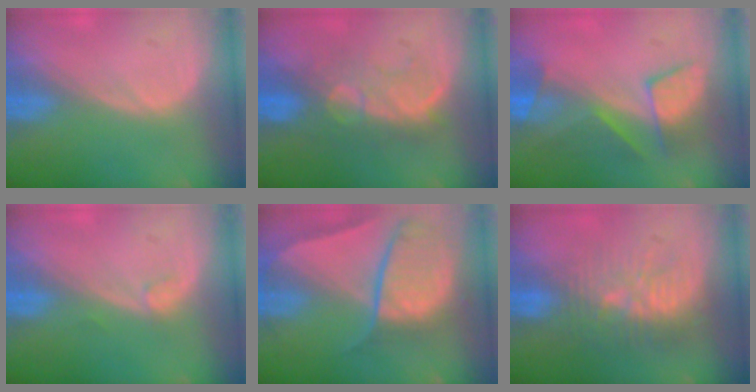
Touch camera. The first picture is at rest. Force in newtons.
{"total": 8.8, "press": 8.2, "slide": 3.2}
{"total": 8.0, "press": 7.5, "slide": 2.8}
{"total": 0.8, "press": 0.7, "slide": 0.1}
{"total": 10.7, "press": 8.9, "slide": 5.9}
{"total": 9.8, "press": 8.8, "slide": 4.3}